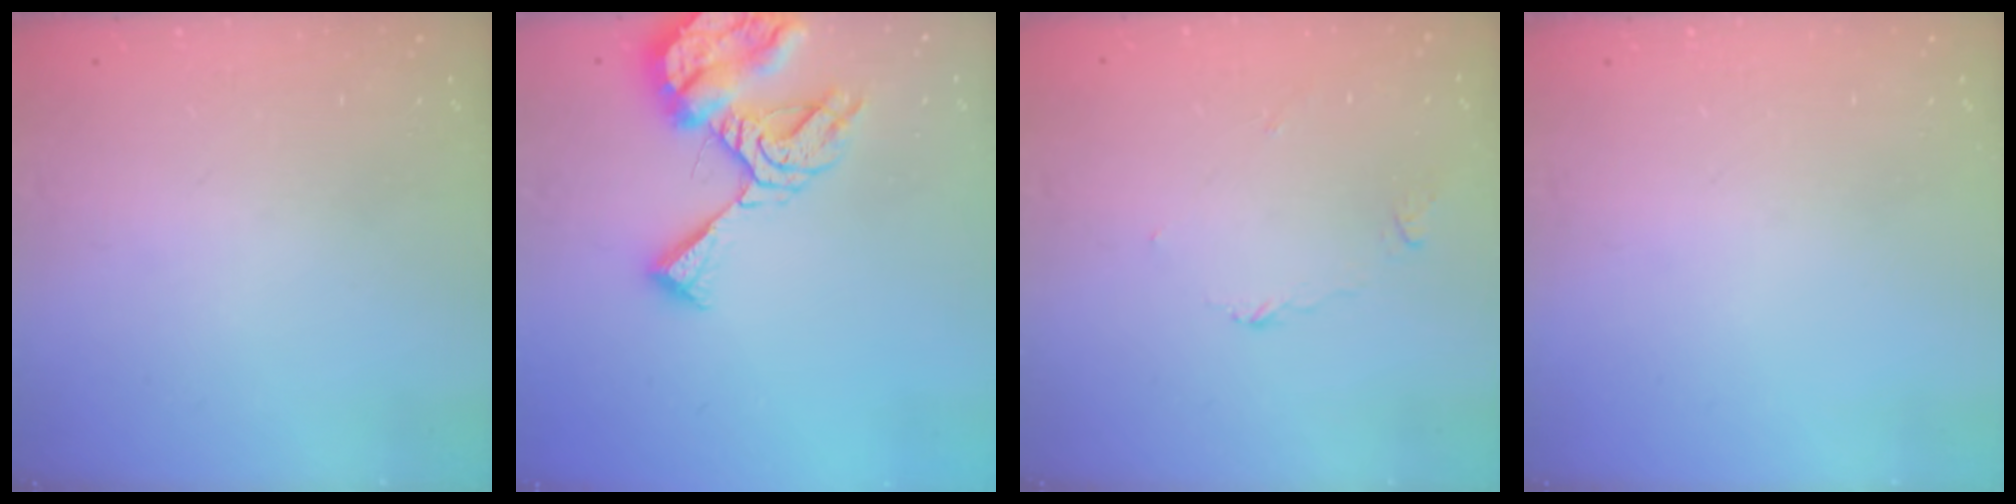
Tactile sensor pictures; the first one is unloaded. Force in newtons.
{"total": 12.1, "press": 12.0, "slide": 1.4}
{"total": 3.3, "press": 3.2, "slide": 0.4}
{"total": 0.0}